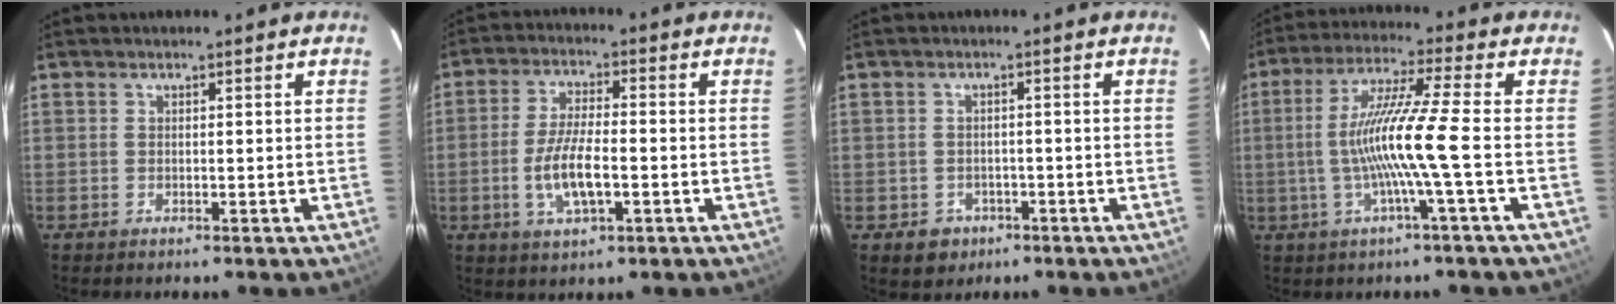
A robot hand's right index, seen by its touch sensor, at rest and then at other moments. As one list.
[{"total": 8.5, "force": [-2.3, 2.8, 7.7], "torque": [-0.155, -0.005, -0.042]}, {"total": 4.4, "force": [-1.7, 4.0, 0.8], "torque": [-0.024, 0.010, -0.016]}, {"total": 11.7, "force": [-2.2, -2.0, 11.3], "torque": [-0.214, 0.000, -0.038]}]